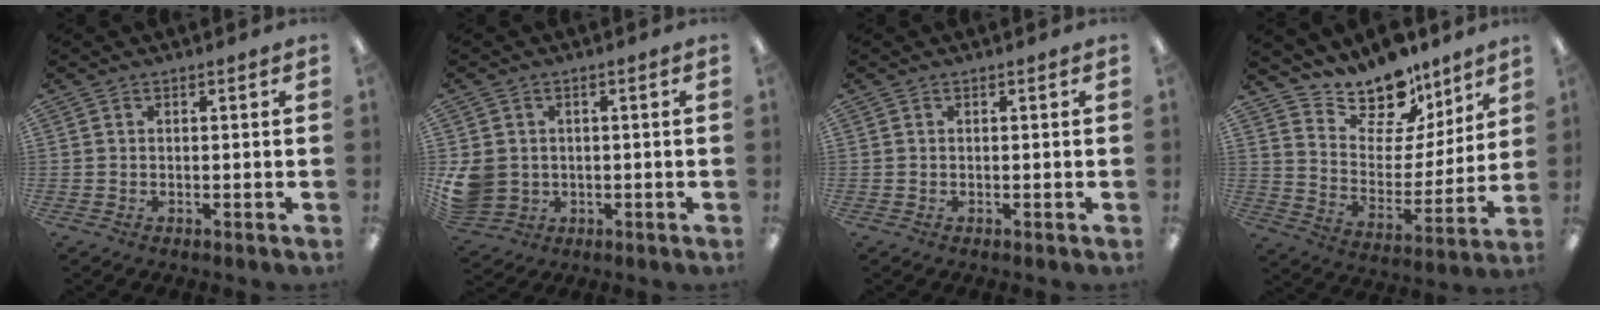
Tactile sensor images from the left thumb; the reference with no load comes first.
{"total": 6.7, "force": [0.1, 6.1, 2.7], "torque": [-0.076, 0.008, 0.005]}
{"total": 0.0}
{"total": 14.4, "force": [12.5, 6.3, 3.4], "torque": [-0.063, -0.110, 0.226]}